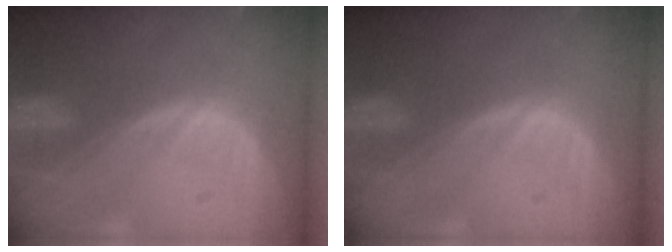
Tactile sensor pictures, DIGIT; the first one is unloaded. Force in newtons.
{"total": 0.0}